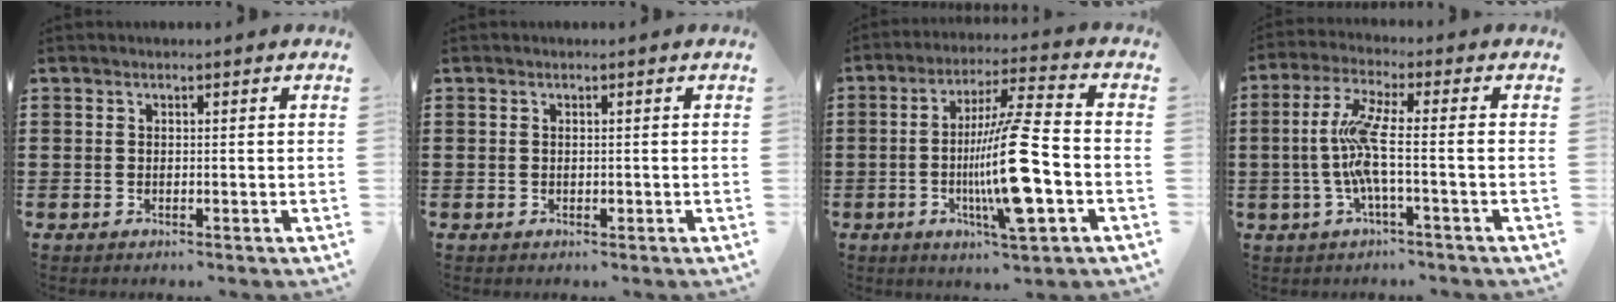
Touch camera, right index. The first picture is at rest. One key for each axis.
{"total": 0.6, "fx": -0.1, "fy": 0.1, "fz": 0.5, "tx": -0.011, "ty": -0.004, "tz": -0.001}
{"total": 15.8, "fx": -3.8, "fy": 1.7, "fz": 15.2, "tx": -0.295, "ty": -0.011, "tz": -0.070}
{"total": 7.9, "fx": -1.4, "fy": 0.5, "fz": 7.8, "tx": -0.180, "ty": -0.020, "tz": -0.039}